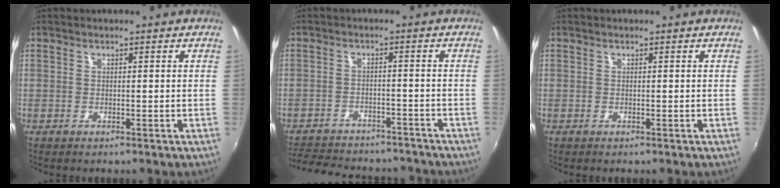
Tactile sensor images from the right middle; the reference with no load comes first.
{"total": 17.4, "force": [-15.0, 6.0, 6.5], "torque": [-0.144, 0.004, -0.202]}
{"total": 0.0}